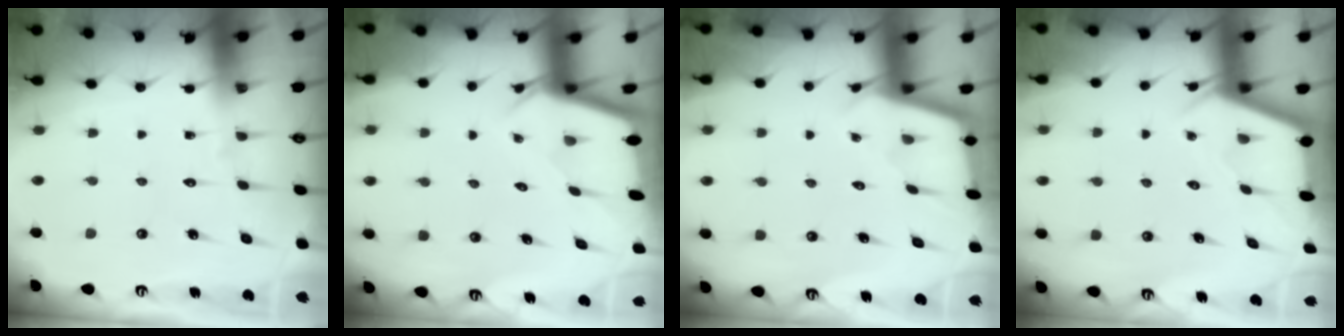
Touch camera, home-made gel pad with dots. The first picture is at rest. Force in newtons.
{"total": 2.2, "press": 2.2, "slide": 0.1}
{"total": 2.5, "press": 2.5, "slide": 0.1}
{"total": 2.9, "press": 2.9, "slide": 0.3}